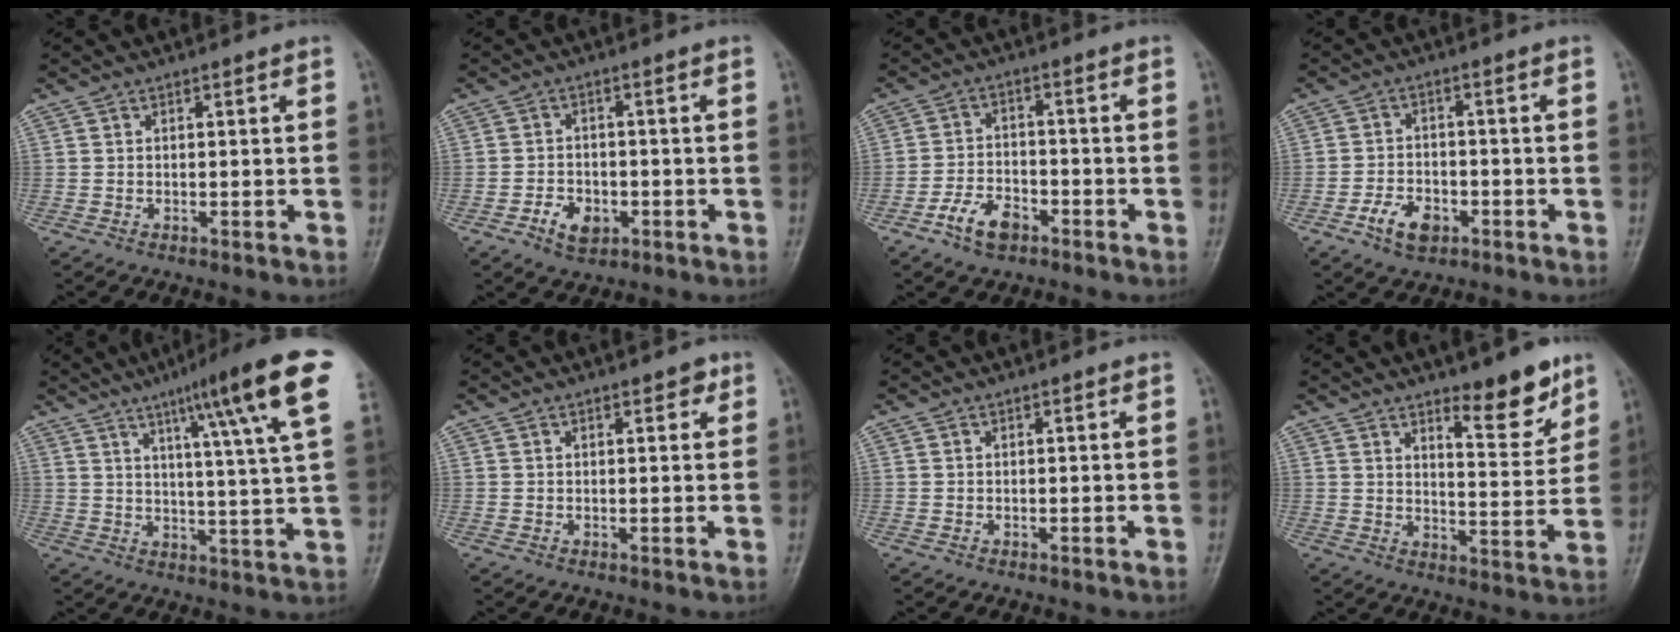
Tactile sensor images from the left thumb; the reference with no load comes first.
{"total": 5.0, "force": [-2.1, 3.5, 2.8], "torque": [-0.039, 0.012, -0.033]}
{"total": 6.5, "force": [-3.9, 3.7, 3.7], "torque": [-0.061, 0.023, -0.071]}
{"total": 6.0, "force": [-3.0, 3.8, 3.6], "torque": [-0.055, 0.017, -0.053]}
{"total": 17.2, "force": [8.6, 1.2, 14.9], "torque": [-0.209, -0.023, 0.112]}
{"total": 2.0, "force": [1.1, 1.1, 1.3], "torque": [-0.005, -0.002, 0.012]}
{"total": 0.0}
{"total": 9.8, "force": [6.8, 2.9, 6.5], "torque": [-0.068, -0.055, 0.104]}